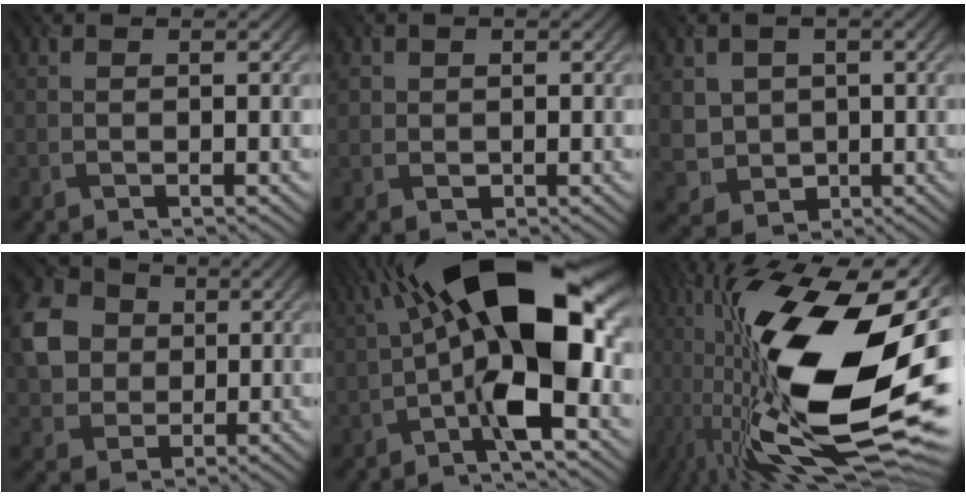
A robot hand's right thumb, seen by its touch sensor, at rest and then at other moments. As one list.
[{"total": 1.8, "force": [0.3, 1.7, 0.4], "torque": [-0.010, -0.006, 0.007]}, {"total": 4.6, "force": [0.6, 4.4, 1.5], "torque": [-0.051, -0.009, 0.008]}, {"total": 8.2, "force": [1.4, 7.1, 4.0], "torque": [-0.115, 0.009, 0.024]}, {"total": 16.9, "force": [-0.4, 6.5, 15.6], "torque": [-0.257, 0.039, -0.026]}, {"total": 21.7, "force": [-1.1, 8.5, 19.9], "torque": [-0.358, 0.000, -0.042]}]